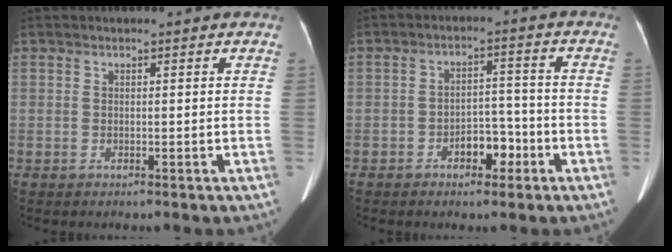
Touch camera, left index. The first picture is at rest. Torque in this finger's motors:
{"motor_torque": [0.06, 0.07, 0.09, 0.01]}